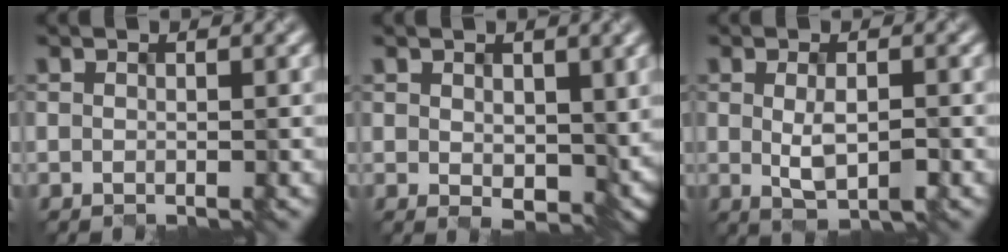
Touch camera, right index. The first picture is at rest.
{"total": 4.0, "force": [1.1, 2.5, 3.0], "torque": [-0.058, -0.009, 0.031]}
{"total": 2.4, "force": [-0.7, 0.7, 2.2], "torque": [-0.048, -0.006, -0.001]}